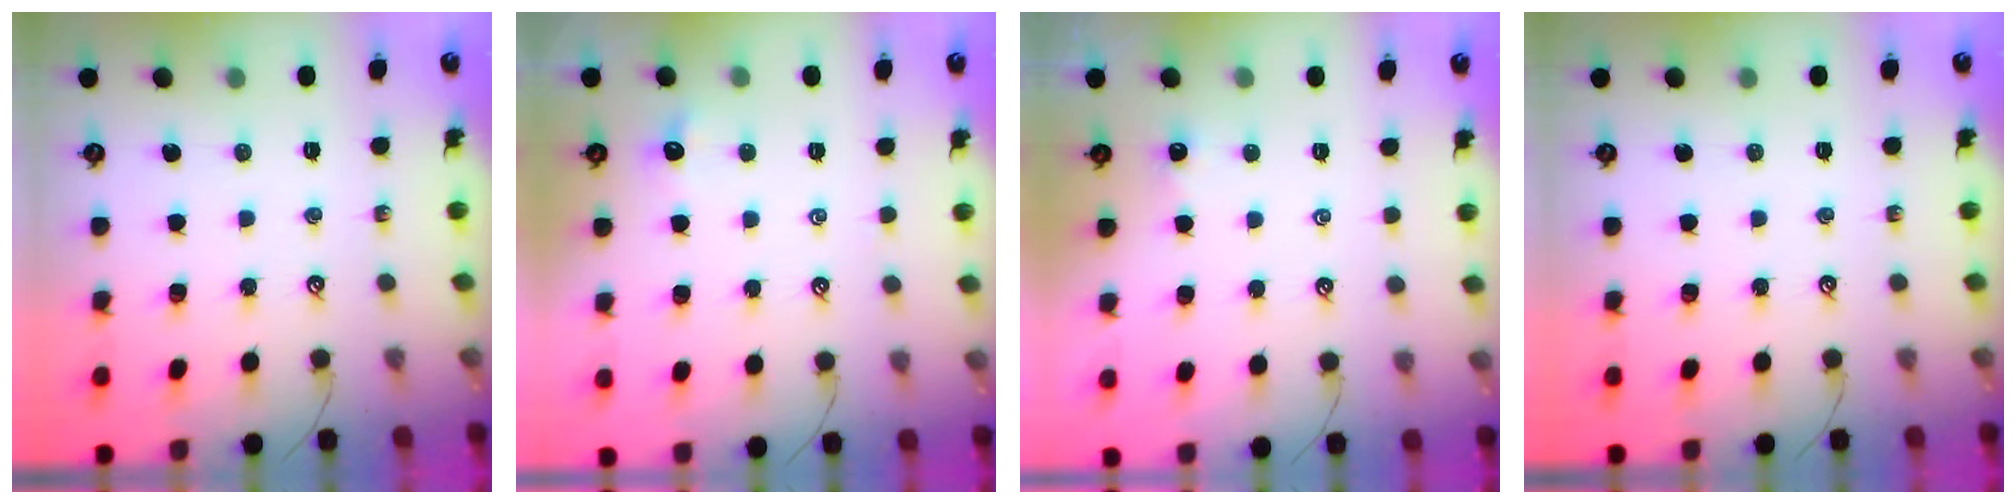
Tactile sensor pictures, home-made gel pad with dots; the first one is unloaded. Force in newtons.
{"total": 0.7, "press": 0.4, "slide": 0.6}
{"total": 2.0, "press": 2.0, "slide": 0.4}
{"total": 0.0}